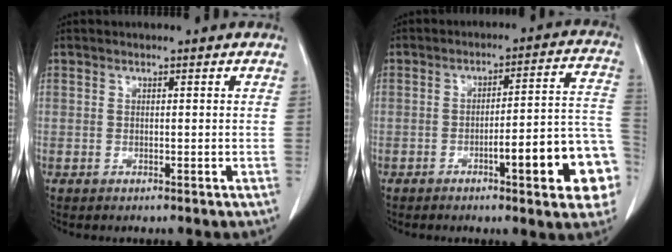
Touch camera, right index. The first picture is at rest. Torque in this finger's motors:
{"motor_torque": [1.21, -0.33, 0.51, 0.08]}